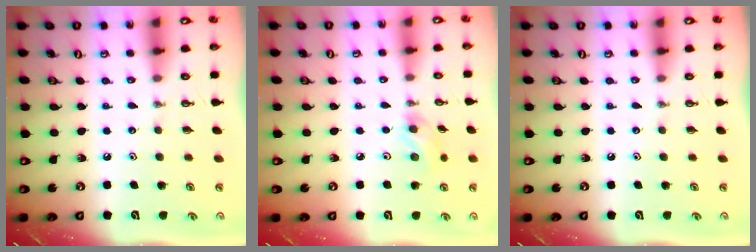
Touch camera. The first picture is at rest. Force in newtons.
{"total": 5.4, "press": 5.3, "slide": 1.0}
{"total": 0.0}